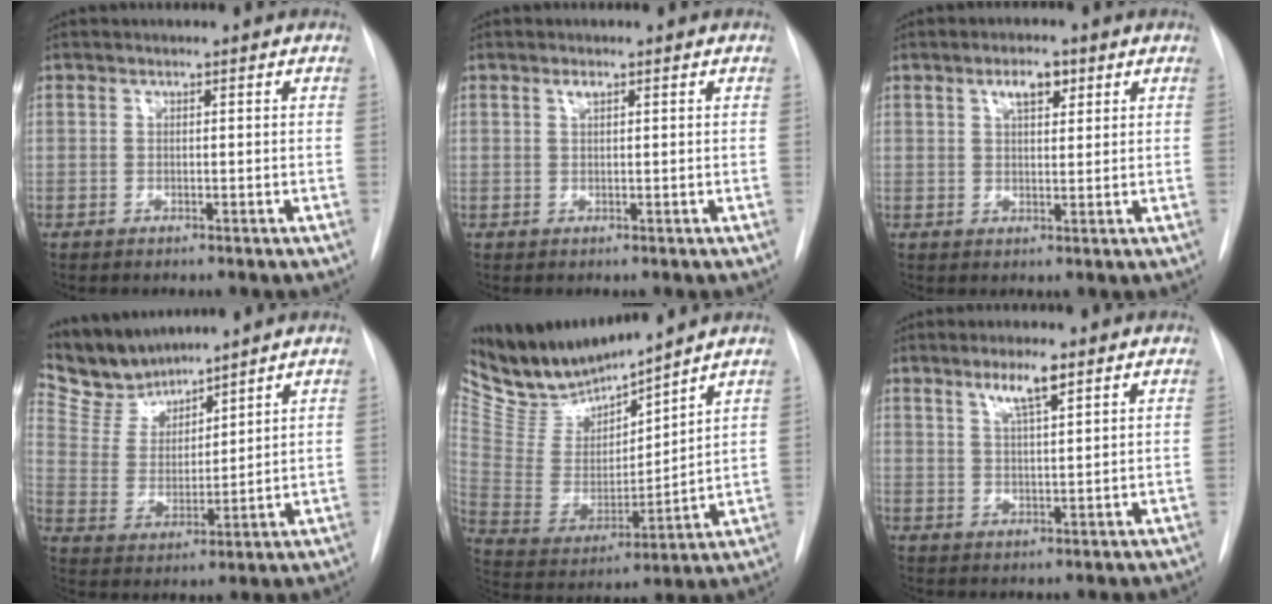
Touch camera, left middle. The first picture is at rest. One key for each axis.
{"total": 0.9, "fx": 0.5, "fy": 0.2, "fz": 0.7, "tx": -0.013, "ty": 0.002, "tz": 0.008}
{"total": 3.8, "fx": 2.0, "fy": 1.5, "fz": 2.9, "tx": -0.051, "ty": 0.004, "tz": 0.033}
{"total": 8.9, "fx": 8.5, "fy": 2.0, "fz": 1.2, "tx": -0.038, "ty": 0.009, "tz": 0.182}
{"total": 12.5, "fx": 12.3, "fy": 1.0, "fz": 2.2, "tx": -0.057, "ty": -0.017, "tz": 0.256}
{"total": 4.6, "fx": 2.9, "fy": 0.3, "fz": 3.6, "tx": -0.067, "ty": 0.000, "tz": 0.051}